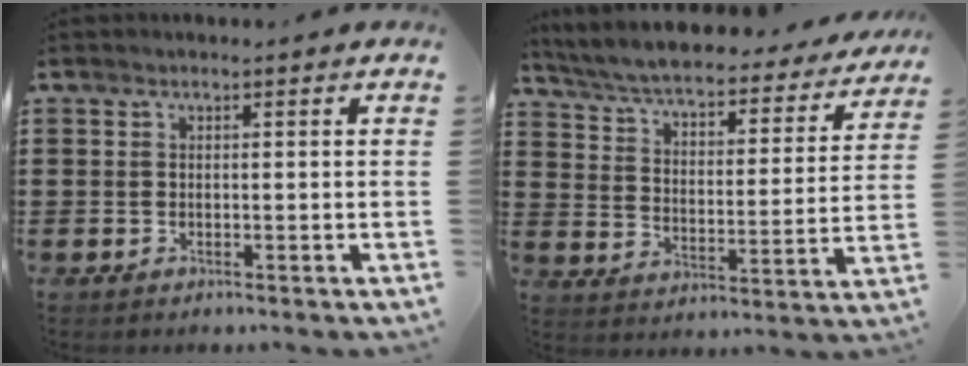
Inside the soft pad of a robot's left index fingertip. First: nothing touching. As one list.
[{"total": 5.1, "force": [4.7, 0.3, 1.9], "torque": [-0.061, -0.039, 0.074]}]